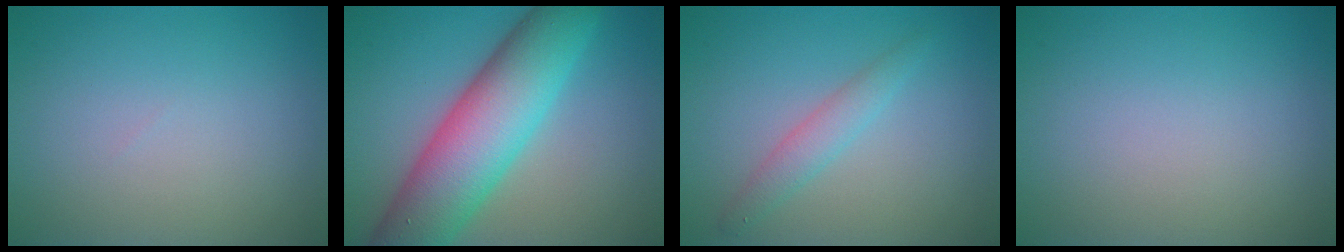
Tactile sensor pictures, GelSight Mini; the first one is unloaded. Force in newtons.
{"total": 10.7, "press": 10.7, "slide": 0.2}
{"total": 2.0, "press": 2.0, "slide": 0.1}
{"total": 0.0}